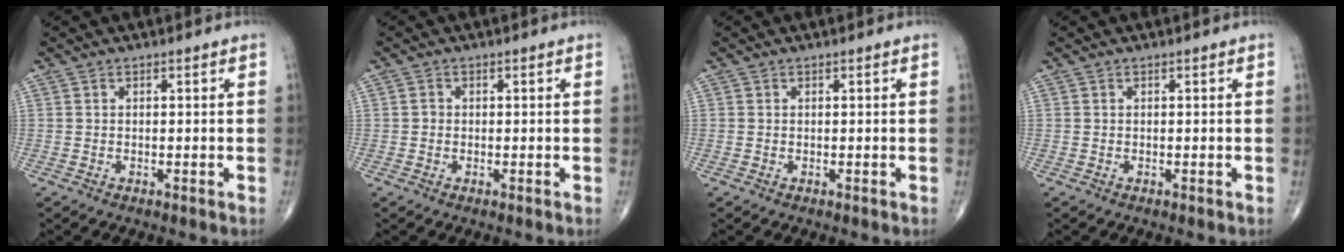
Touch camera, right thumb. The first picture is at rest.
{"total": 0.9, "force": [-0.1, 0.8, 0.3], "torque": [-0.002, 0.002, -0.003]}
{"total": 0.0}
{"total": 0.0}